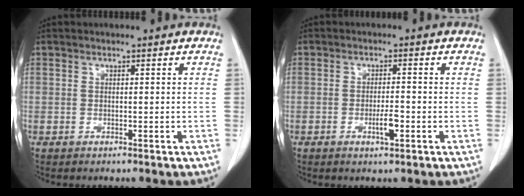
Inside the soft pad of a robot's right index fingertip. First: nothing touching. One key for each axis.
{"total": 2.8, "fx": -1.1, "fy": 0.5, "fz": 2.5, "tx": -0.045, "ty": -0.001, "tz": -0.016}